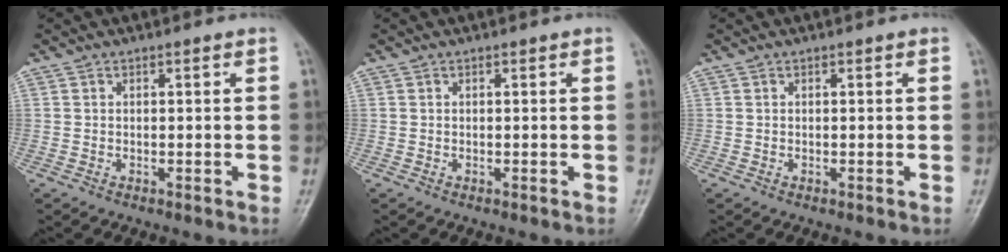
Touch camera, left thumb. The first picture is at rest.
{"total": 0.0}
{"total": 0.0}